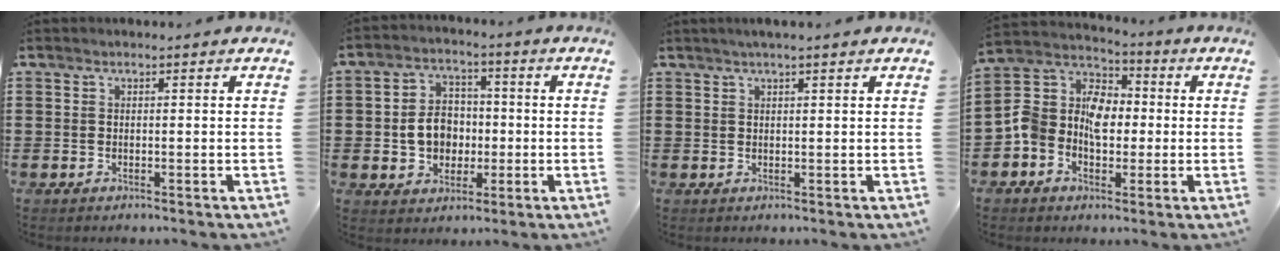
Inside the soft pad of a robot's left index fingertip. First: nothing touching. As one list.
[{"total": 6.9, "force": [-0.6, 5.8, 3.6], "torque": [-0.072, 0.009, -0.015]}, {"total": 1.5, "force": [1.1, -0.1, 1.0], "torque": [-0.019, 0.002, 0.020]}, {"total": 8.4, "force": [-1.6, 6.8, 4.7], "torque": [-0.132, 0.009, -0.040]}]